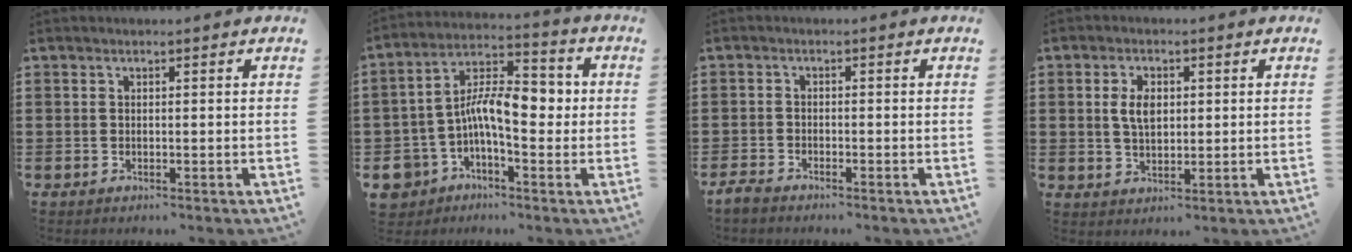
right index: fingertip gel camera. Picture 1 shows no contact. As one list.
[{"total": 11.5, "force": [-0.4, 6.4, 9.5], "torque": [-0.181, 0.008, -0.007]}, {"total": 1.5, "force": [-1.4, 0.3, 0.3], "torque": [-0.018, 0.000, -0.032]}, {"total": 4.0, "force": [0.8, 2.3, 3.2], "torque": [-0.059, 0.007, 0.010]}]